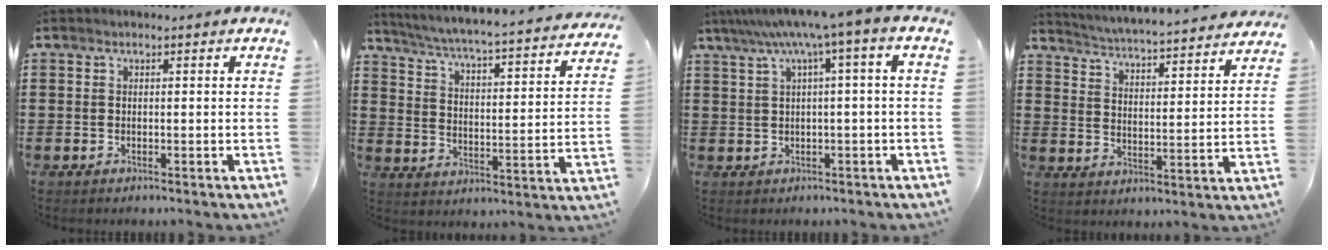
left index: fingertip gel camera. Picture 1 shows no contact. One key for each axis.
{"total": 4.0, "fx": 3.6, "fy": -0.6, "fz": 1.5, "tx": -0.050, "ty": -0.041, "tz": 0.050}
{"total": 5.6, "fx": 1.7, "fy": -0.6, "fz": 5.3, "tx": -0.105, "ty": -0.013, "tz": 0.025}
{"total": 4.0, "fx": 3.9, "fy": -0.7, "fz": 0.6, "tx": -0.033, "ty": -0.038, "tz": 0.060}